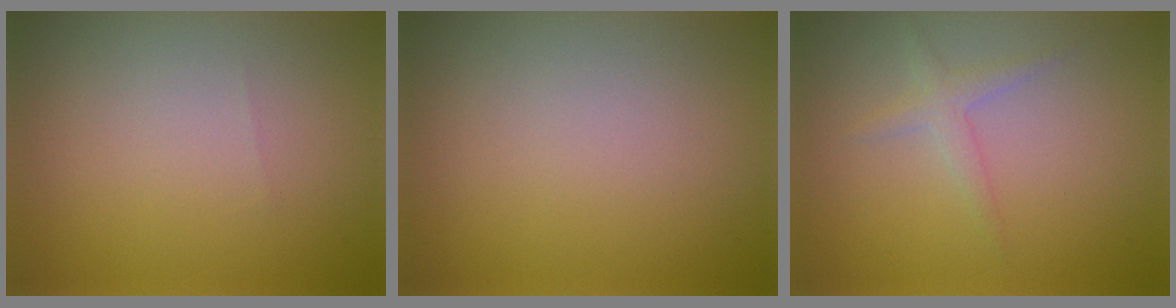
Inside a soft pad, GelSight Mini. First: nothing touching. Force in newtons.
{"total": 0.0}
{"total": 1.6, "press": 1.6, "slide": 0.0}